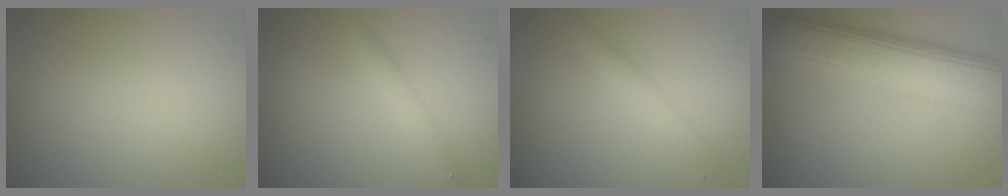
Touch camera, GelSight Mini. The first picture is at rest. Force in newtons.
{"total": 1.3, "press": 1.3, "slide": 0.0}
{"total": 1.7, "press": 1.7, "slide": 0.0}
{"total": 9.8, "press": 9.8, "slide": 0.3}